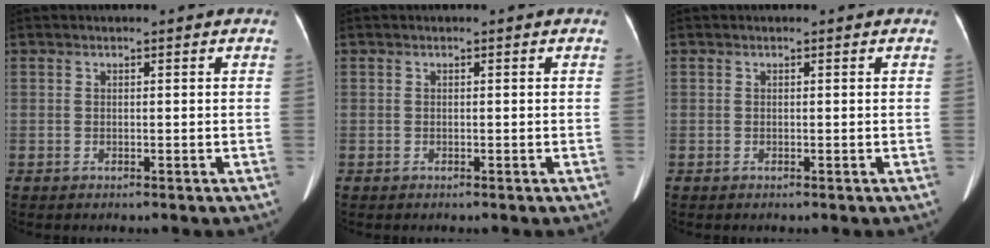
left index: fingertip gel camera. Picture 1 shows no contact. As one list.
[{"total": 0.0}, {"total": 0.0}]